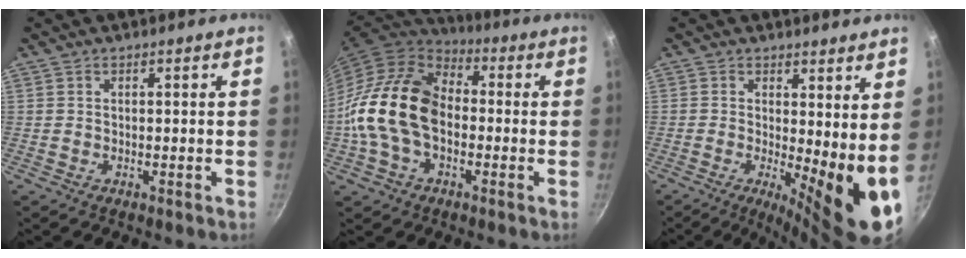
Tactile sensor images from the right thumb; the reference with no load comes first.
{"total": 18.3, "force": [-1.9, 12.4, 13.4], "torque": [-0.223, 0.035, -0.049]}
{"total": 10.7, "force": [0.1, 2.9, 10.3], "torque": [-0.127, -0.023, 0.003]}